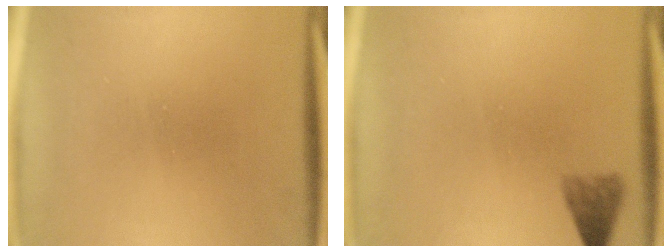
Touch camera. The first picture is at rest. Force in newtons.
{"total": 2.9}